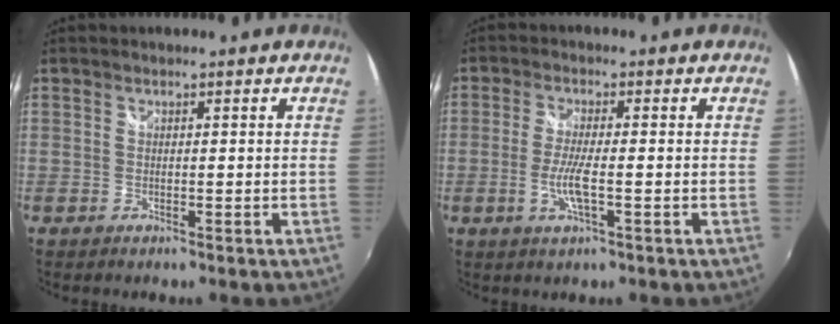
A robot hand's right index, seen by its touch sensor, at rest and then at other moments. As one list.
[{"total": 5.1, "force": [-1.5, 0.5, 4.9], "torque": [-0.100, -0.007, -0.029]}]